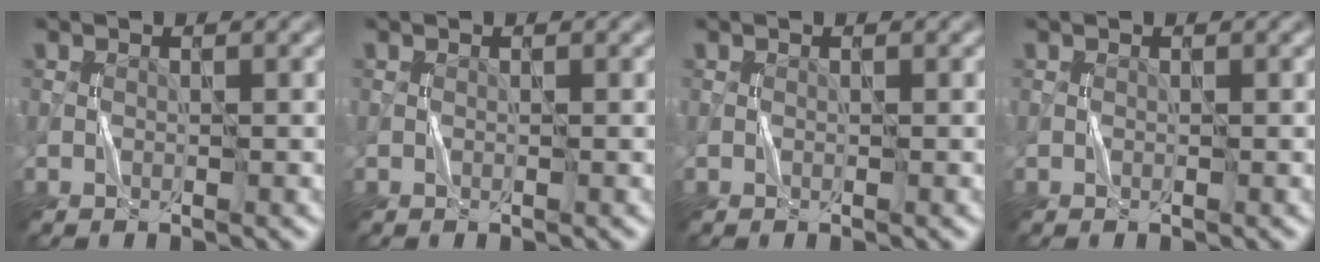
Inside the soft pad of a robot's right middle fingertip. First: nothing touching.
{"total": 0.0}
{"total": 0.0}
{"total": 0.0}